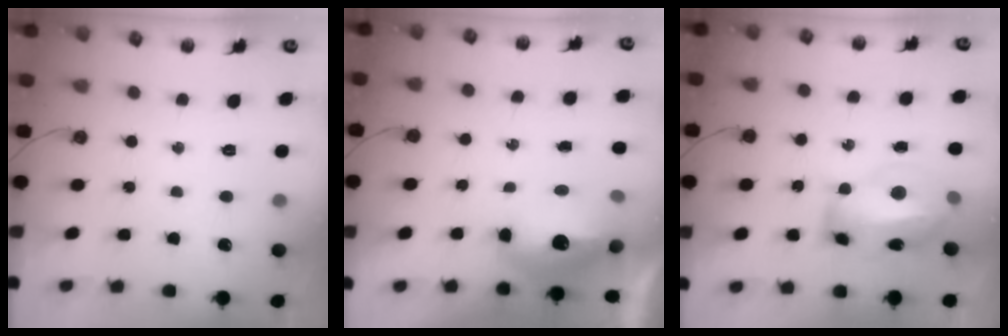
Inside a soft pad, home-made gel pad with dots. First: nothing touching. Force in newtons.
{"total": 12.5, "press": 12.5, "slide": 1.4}
{"total": 15.1, "press": 15.0, "slide": 1.3}